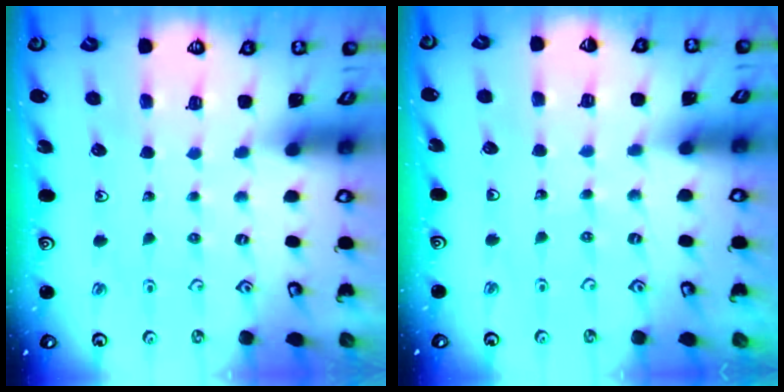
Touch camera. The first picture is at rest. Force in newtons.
{"total": 2.6, "press": 2.6, "slide": 0.2}